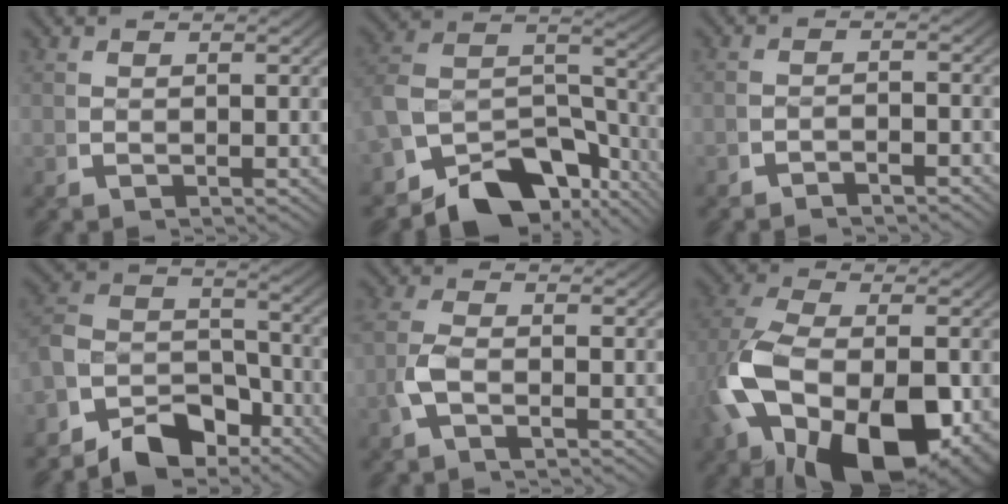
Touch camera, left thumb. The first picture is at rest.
{"total": 11.6, "force": [-3.3, 7.6, 8.1], "torque": [-0.168, -0.038, -0.046]}
{"total": 2.0, "force": [-2.0, 0.2, 0.3], "torque": [-0.005, -0.006, -0.035]}
{"total": 8.4, "force": [-2.7, 5.9, 5.3], "torque": [-0.102, -0.027, -0.046]}
{"total": 2.6, "force": [-0.3, 1.2, 2.3], "torque": [-0.070, -0.005, -0.004]}
{"total": 15.2, "force": [-3.6, 8.8, 11.9], "torque": [-0.282, -0.065, -0.022]}